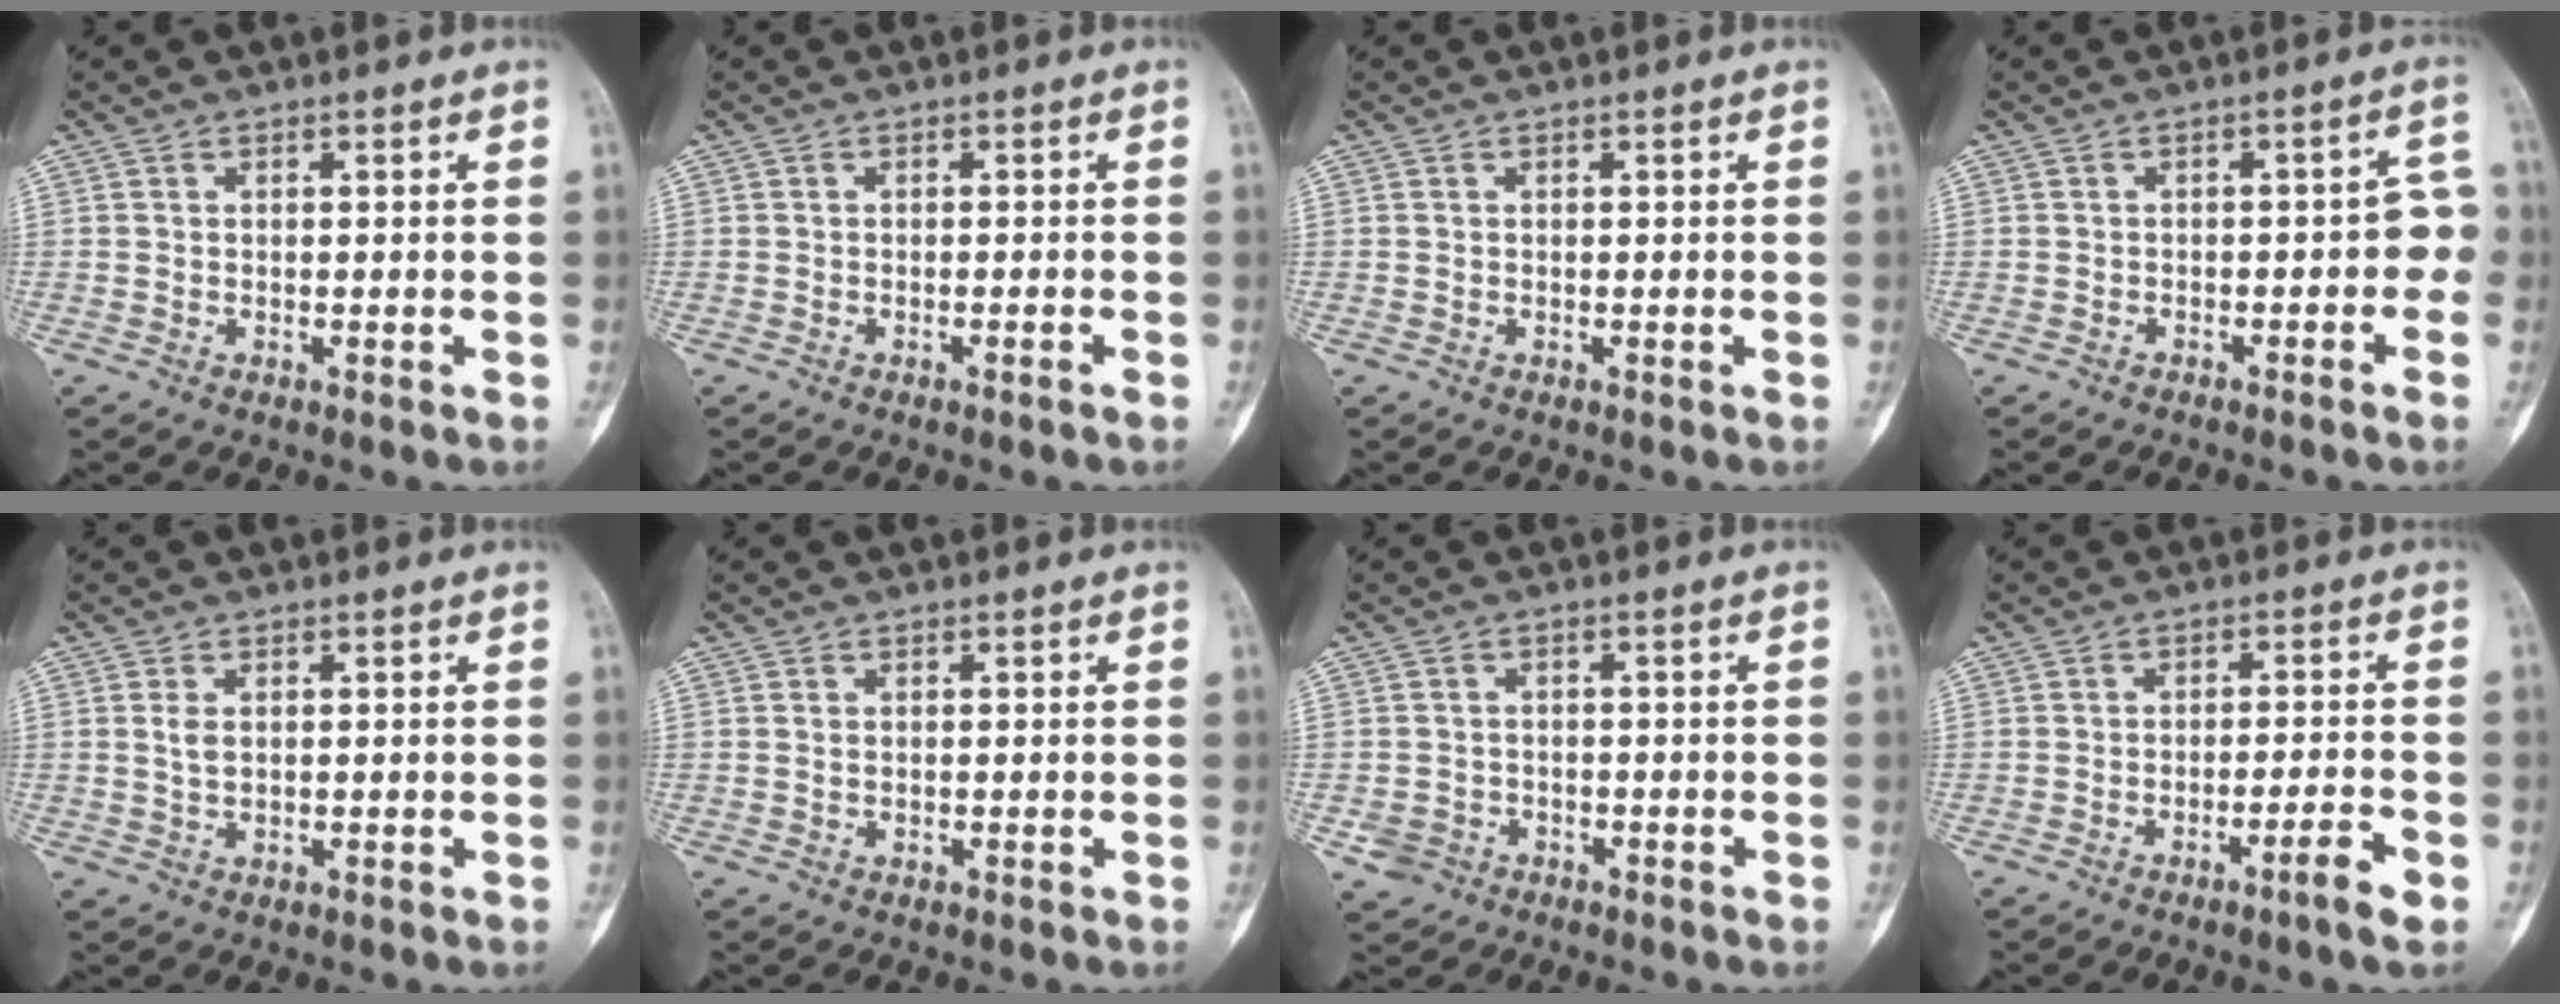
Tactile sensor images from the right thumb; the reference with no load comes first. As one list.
[{"total": 0.9, "force": [-0.6, -0.1, 0.7], "torque": [-0.016, 0.005, -0.008]}, {"total": 0.0}, {"total": 5.2, "force": [-1.9, 2.7, 4.1], "torque": [-0.025, 0.041, -0.029]}, {"total": 1.4, "force": [0.4, 0.8, 1.1], "torque": [-0.024, -0.001, 0.011]}, {"total": 0.6, "force": [0.2, 0.3, 0.4], "torque": [-0.013, 0.002, 0.005]}, {"total": 3.3, "force": [-1.7, 2.7, 0.7], "torque": [-0.008, 0.016, -0.026]}, {"total": 4.5, "force": [-2.5, 0.1, 3.7], "torque": [-0.065, 0.016, -0.043]}]